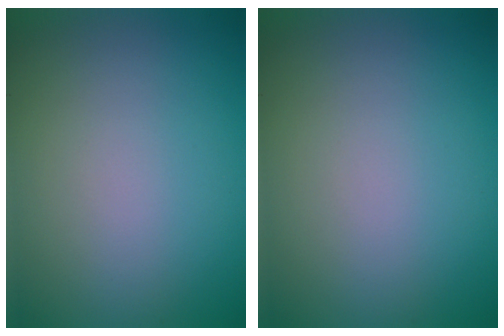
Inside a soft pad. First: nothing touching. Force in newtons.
{"total": 0.0}